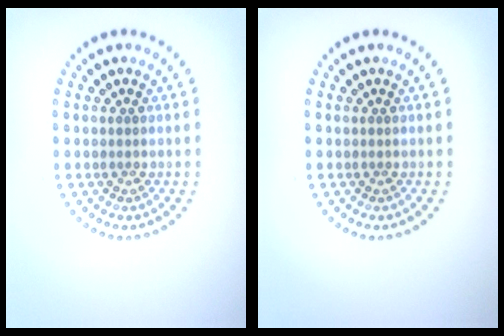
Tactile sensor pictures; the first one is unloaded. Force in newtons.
{"total": 0.0}